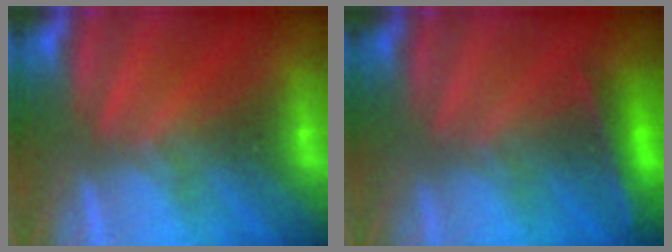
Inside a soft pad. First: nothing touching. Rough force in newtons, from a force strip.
{"total": 2.4}